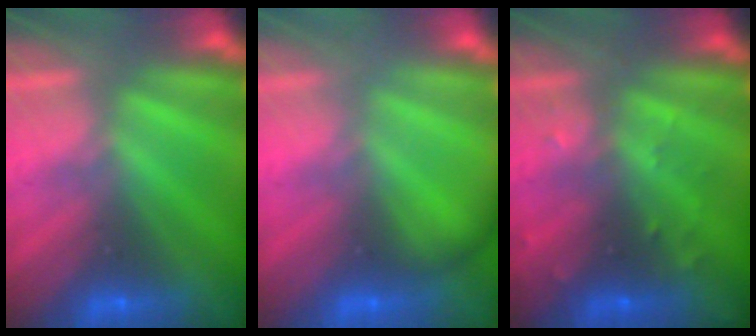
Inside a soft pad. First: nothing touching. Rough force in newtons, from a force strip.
{"total": 2.1}
{"total": 2.9}